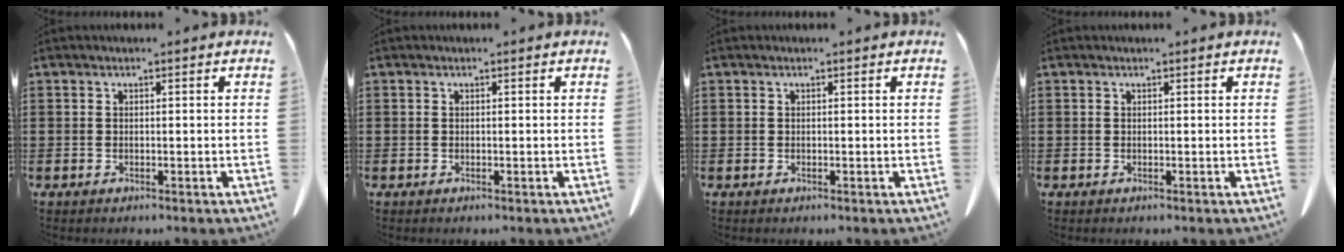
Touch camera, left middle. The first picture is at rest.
{"total": 0.0}
{"total": 0.0}
{"total": 0.0}